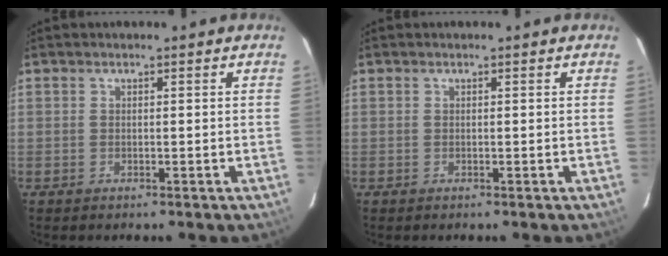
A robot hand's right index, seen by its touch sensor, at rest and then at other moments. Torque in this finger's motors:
{"motor_torque": [-0.08, -0.02, 0.01, 0.01]}